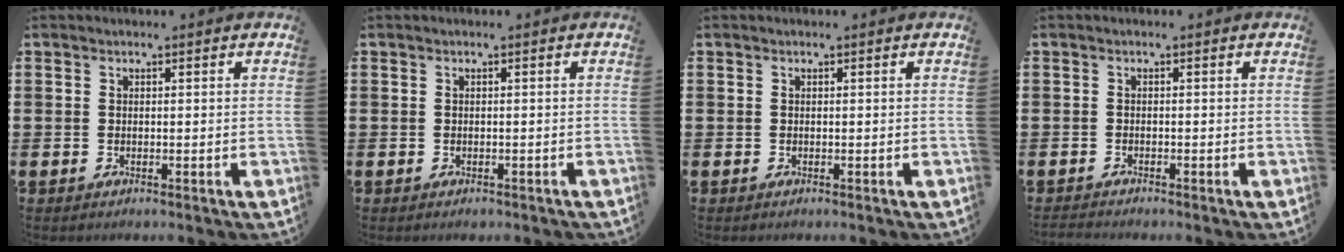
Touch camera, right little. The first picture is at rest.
{"total": 0.0}
{"total": 0.0}
{"total": 0.7, "force": [-0.7, 0.0, 0.1], "torque": [-0.002, -0.003, -0.014]}